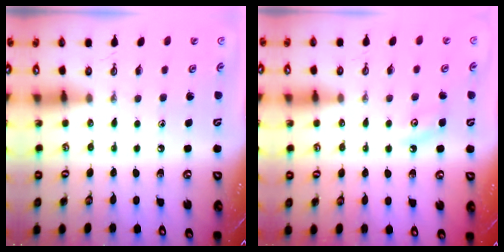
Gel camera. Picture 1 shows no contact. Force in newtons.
{"total": 4.3, "press": 4.3, "slide": 0.6}